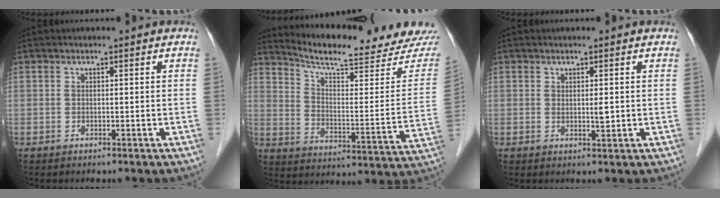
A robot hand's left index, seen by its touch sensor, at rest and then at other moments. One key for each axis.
{"total": 20.3, "fx": 19.2, "fy": 0.9, "fz": 6.6, "tx": -0.108, "ty": -0.072, "tz": 0.258}
{"total": 1.3, "fx": 0.3, "fy": 0.3, "fz": 1.3, "tx": -0.023, "ty": -0.003, "tz": 0.007}